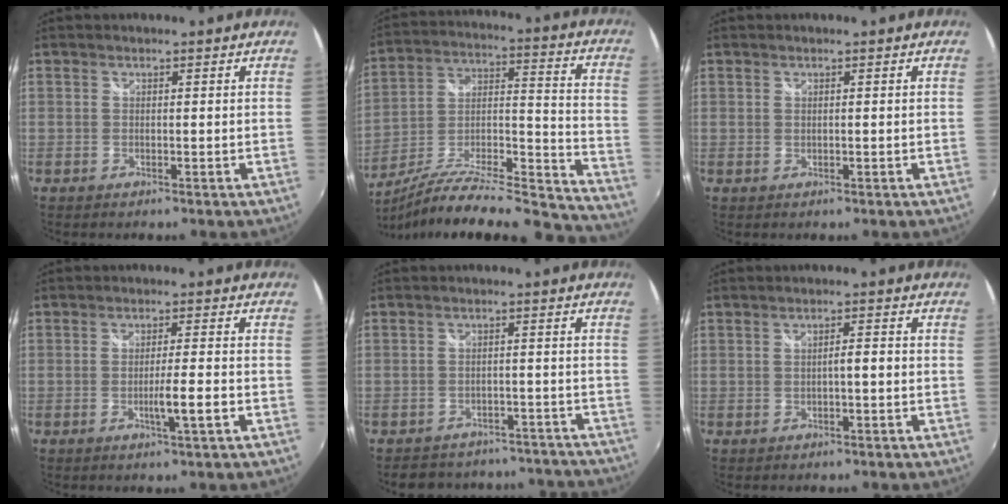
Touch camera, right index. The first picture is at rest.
{"total": 25.3, "force": [-21.5, 2.9, 13.0], "torque": [-0.179, -0.027, -0.337]}
{"total": 0.0}
{"total": 4.7, "force": [-1.7, -0.5, 4.4], "torque": [-0.072, -0.009, -0.028]}
{"total": 16.6, "force": [-14.8, 6.4, 4.0], "torque": [-0.083, 0.035, -0.168]}
{"total": 2.3, "force": [-0.5, 0.4, 2.2], "torque": [-0.036, 0.002, -0.008]}